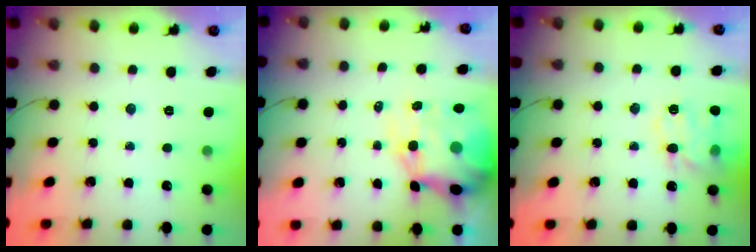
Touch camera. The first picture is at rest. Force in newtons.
{"total": 13.5, "press": 13.1, "slide": 3.4}
{"total": 14.6, "press": 14.4, "slide": 2.1}